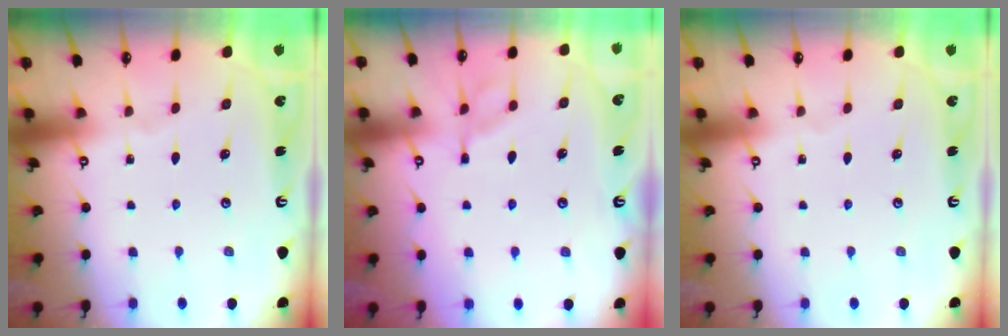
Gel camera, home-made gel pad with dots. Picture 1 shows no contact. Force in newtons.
{"total": 6.3, "press": 6.2, "slide": 0.8}
{"total": 0.0}